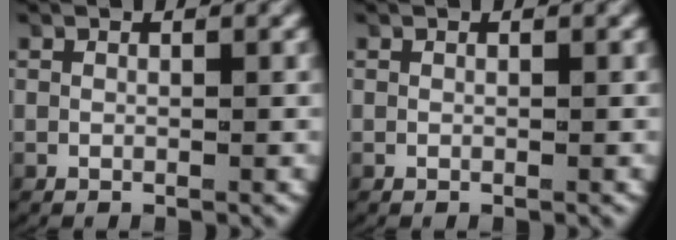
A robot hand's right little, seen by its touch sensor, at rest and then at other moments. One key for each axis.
{"total": 0.0}